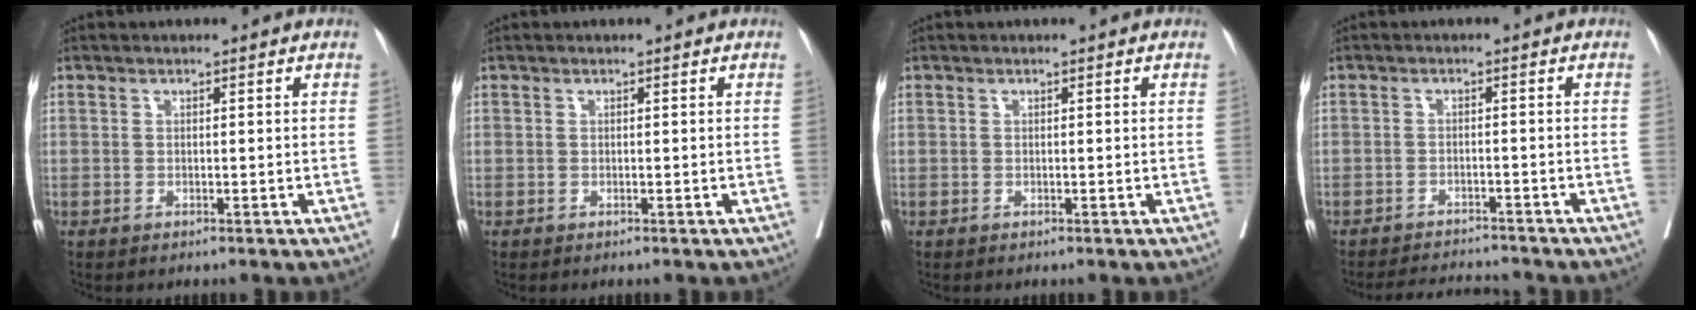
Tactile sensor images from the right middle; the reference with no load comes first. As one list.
[{"total": 0.0}, {"total": 0.0}, {"total": 6.2, "force": [-6.1, 0.6, 0.8], "torque": [-0.009, -0.002, -0.091]}]